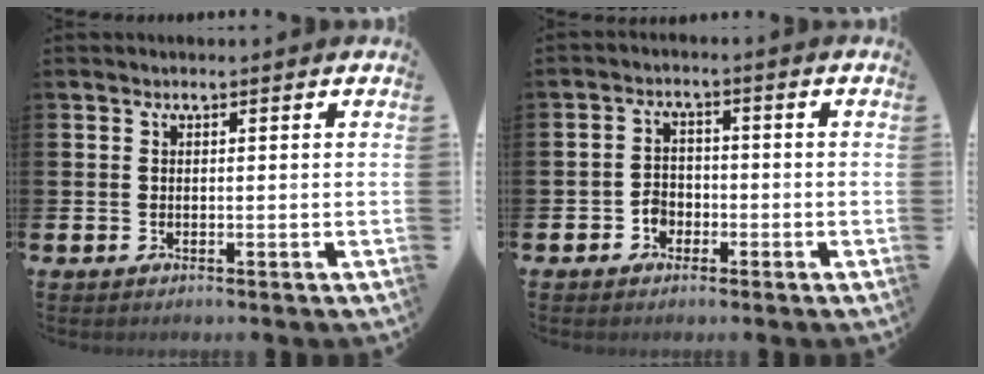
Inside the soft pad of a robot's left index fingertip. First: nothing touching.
{"total": 2.7, "force": [-1.6, 2.1, 0.7], "torque": [-0.015, 0.004, -0.036]}